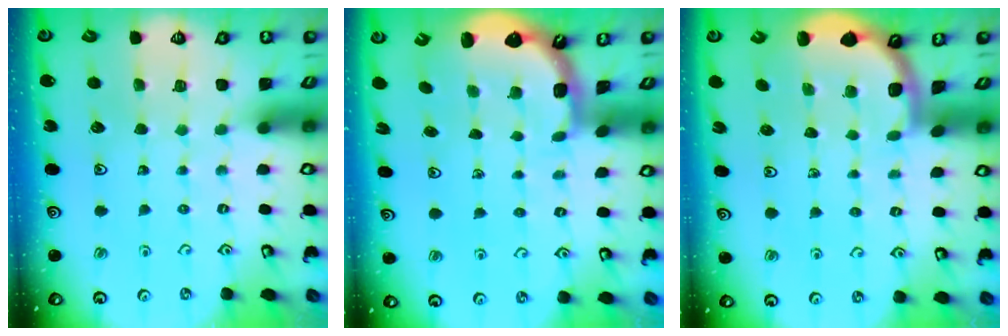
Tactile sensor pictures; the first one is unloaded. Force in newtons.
{"total": 2.5, "press": 1.7, "slide": 1.8}
{"total": 1.8, "press": 1.8, "slide": 0.1}